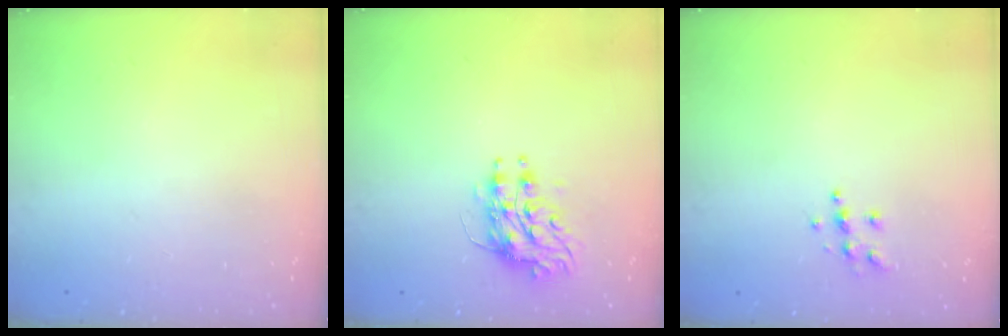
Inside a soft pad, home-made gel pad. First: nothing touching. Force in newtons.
{"total": 8.1, "press": 8.1, "slide": 0.2}
{"total": 5.9, "press": 5.9, "slide": 0.6}